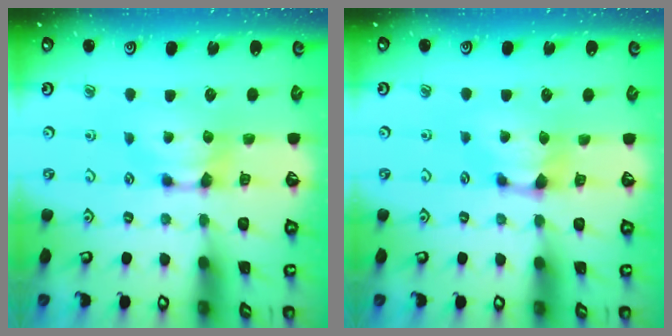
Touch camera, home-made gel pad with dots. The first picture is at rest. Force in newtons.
{"total": 0.8, "press": 0.4, "slide": 0.7}